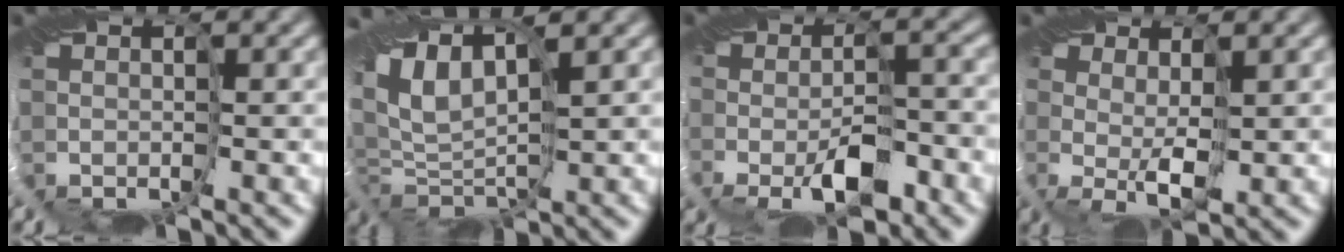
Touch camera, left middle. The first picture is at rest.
{"total": 8.1, "force": [1.8, 4.3, 6.6], "torque": [-0.146, -0.005, 0.035]}
{"total": 2.7, "force": [-1.8, 0.3, 2.0], "torque": [-0.033, -0.003, -0.029]}
{"total": 1.4, "force": [0.9, -0.8, 0.6], "torque": [-0.013, -0.002, 0.019]}